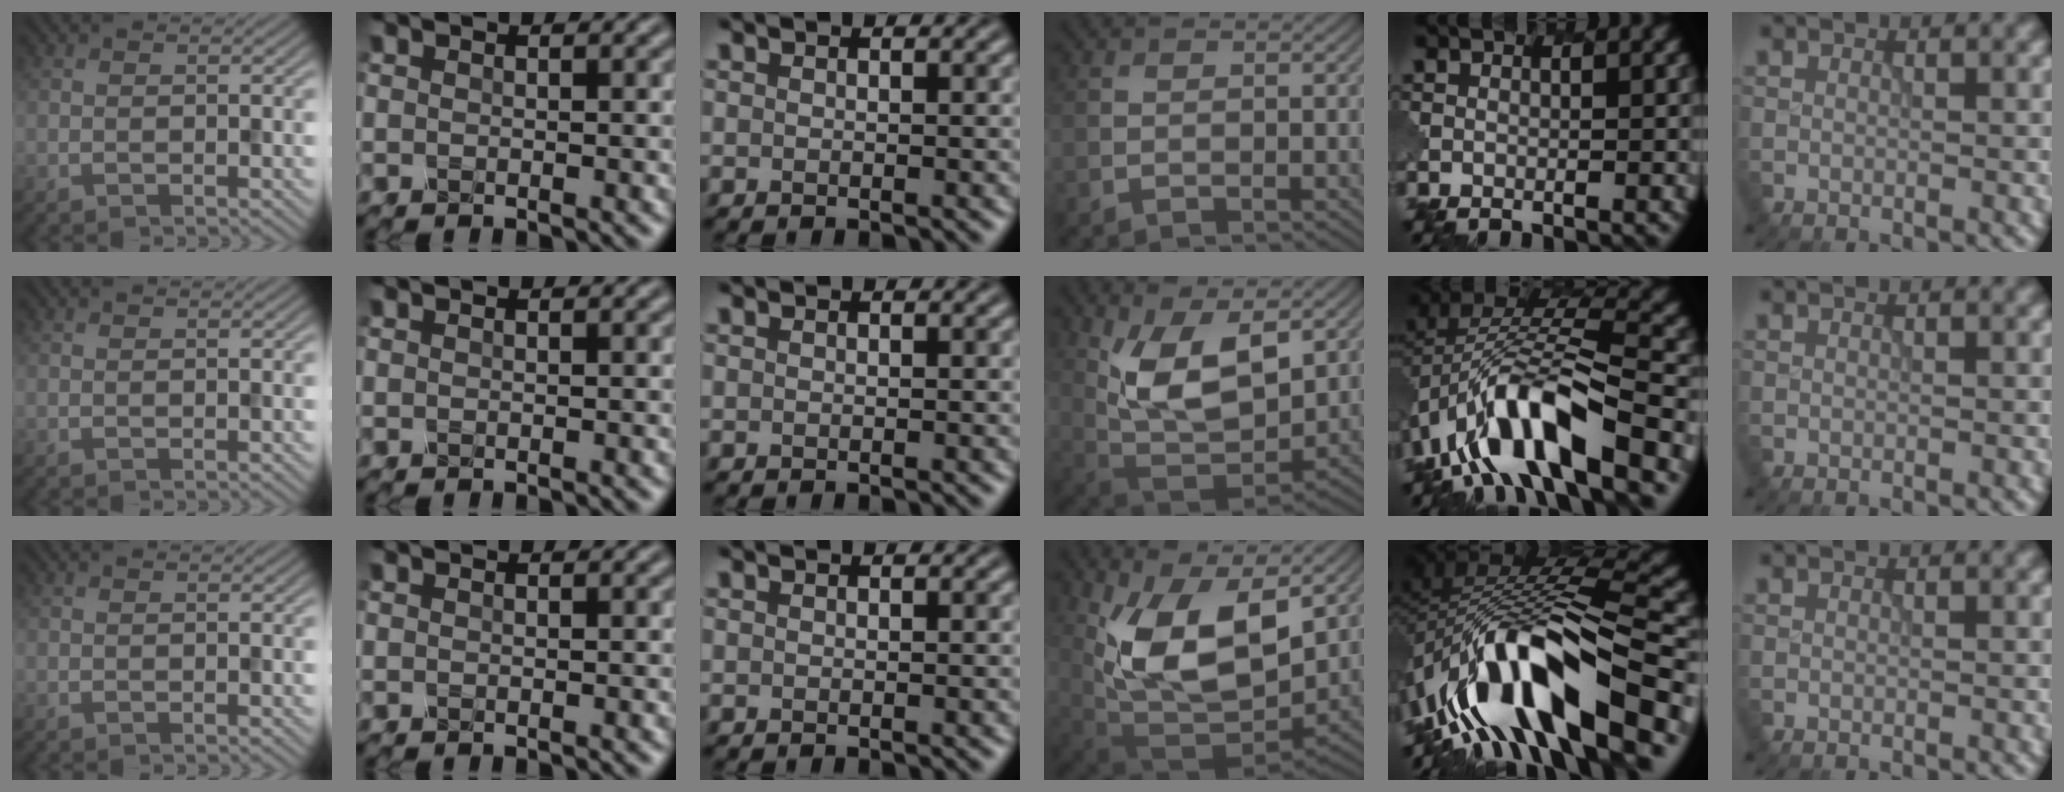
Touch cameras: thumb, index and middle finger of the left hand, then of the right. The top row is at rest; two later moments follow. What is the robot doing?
{"motion": "insert", "object": "pen bag"}